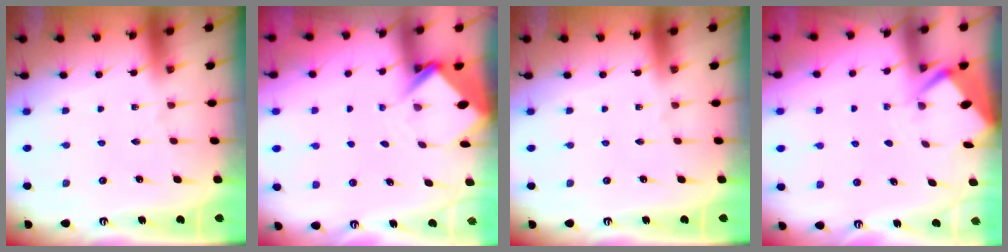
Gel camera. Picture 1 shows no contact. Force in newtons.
{"total": 3.8, "press": 3.8, "slide": 0.2}
{"total": 0.0}
{"total": 2.9, "press": 2.9, "slide": 0.4}